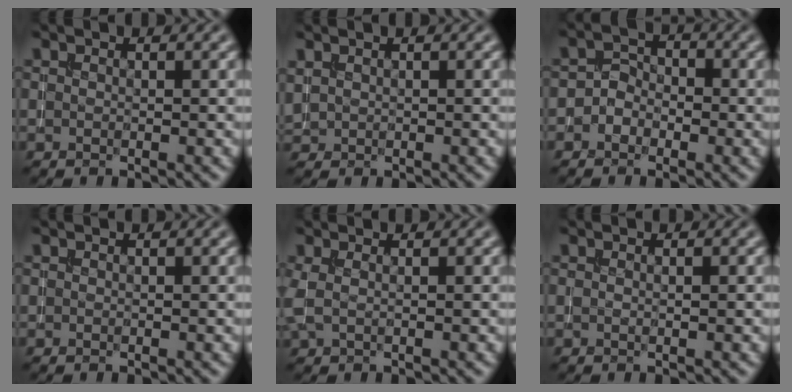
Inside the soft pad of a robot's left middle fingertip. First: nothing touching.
{"total": 0.9, "force": [0.6, 0.6, 0.3], "torque": [-0.008, 0.003, 0.015]}
{"total": 1.8, "force": [-0.8, 1.5, 0.7], "torque": [-0.007, 0.009, -0.021]}
{"total": 0.0}
{"total": 1.0, "force": [0.3, 0.3, 0.9], "torque": [-0.019, 0.009, 0.002]}
{"total": 0.8, "force": [0.2, 0.2, 0.8], "torque": [-0.002, -0.004, 0.000]}